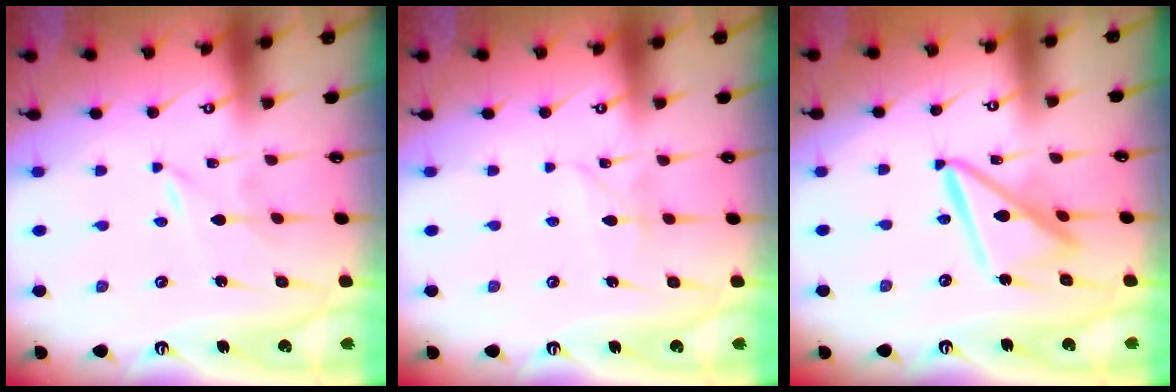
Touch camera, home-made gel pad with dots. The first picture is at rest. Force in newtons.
{"total": 2.8, "press": 2.8, "slide": 0.2}
{"total": 13.5, "press": 13.4, "slide": 1.4}